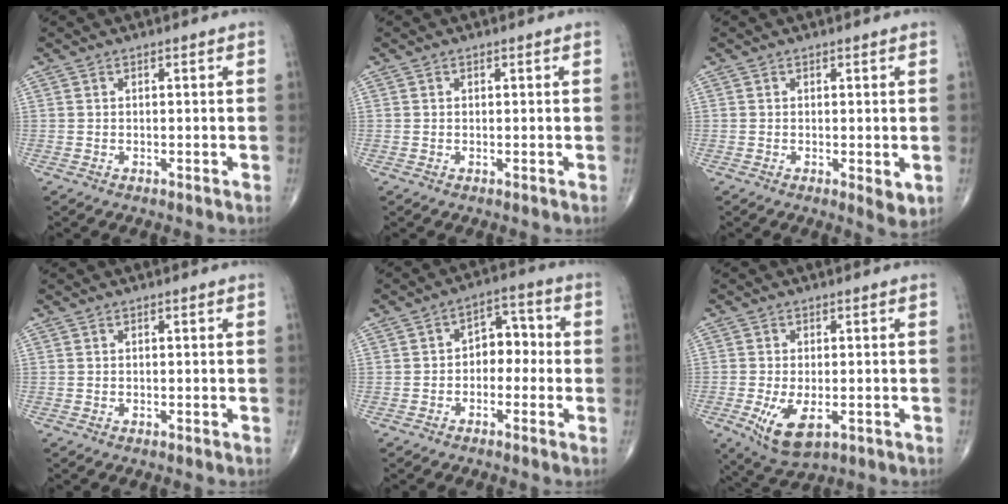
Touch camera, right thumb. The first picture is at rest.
{"total": 0.0}
{"total": 2.7, "force": [-0.4, 1.1, 2.5], "torque": [-0.030, -0.008, -0.007]}
{"total": 0.0}
{"total": 6.3, "force": [-0.8, 4.5, 4.3], "torque": [-0.033, 0.030, -0.027]}
{"total": 7.7, "force": [-2.4, 3.7, 6.3], "torque": [-0.116, -0.016, -0.031]}